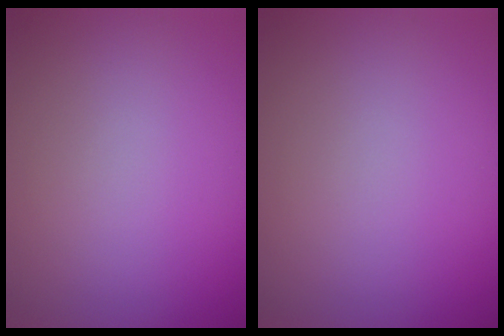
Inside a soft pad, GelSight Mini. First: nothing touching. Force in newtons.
{"total": 0.0}